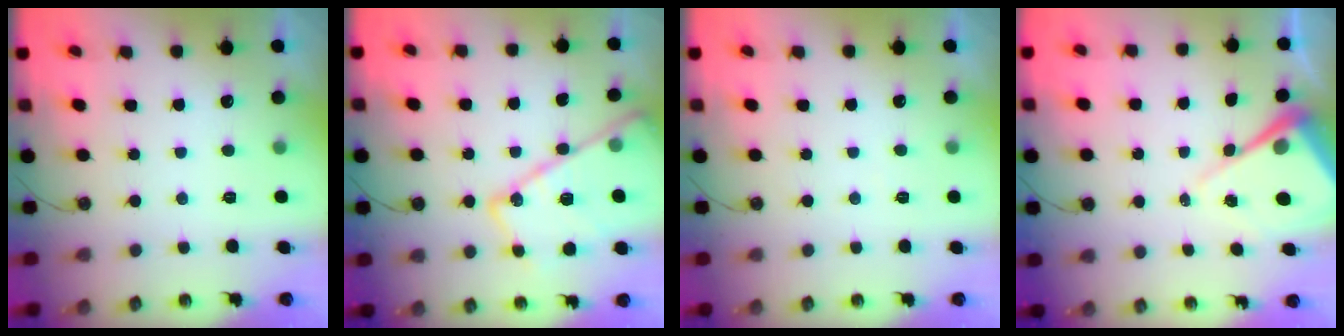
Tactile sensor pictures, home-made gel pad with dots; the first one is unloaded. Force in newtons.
{"total": 20.3, "press": 20.2, "slide": 1.2}
{"total": 2.7, "press": 2.7, "slide": 0.5}
{"total": 9.5, "press": 9.5, "slide": 1.0}